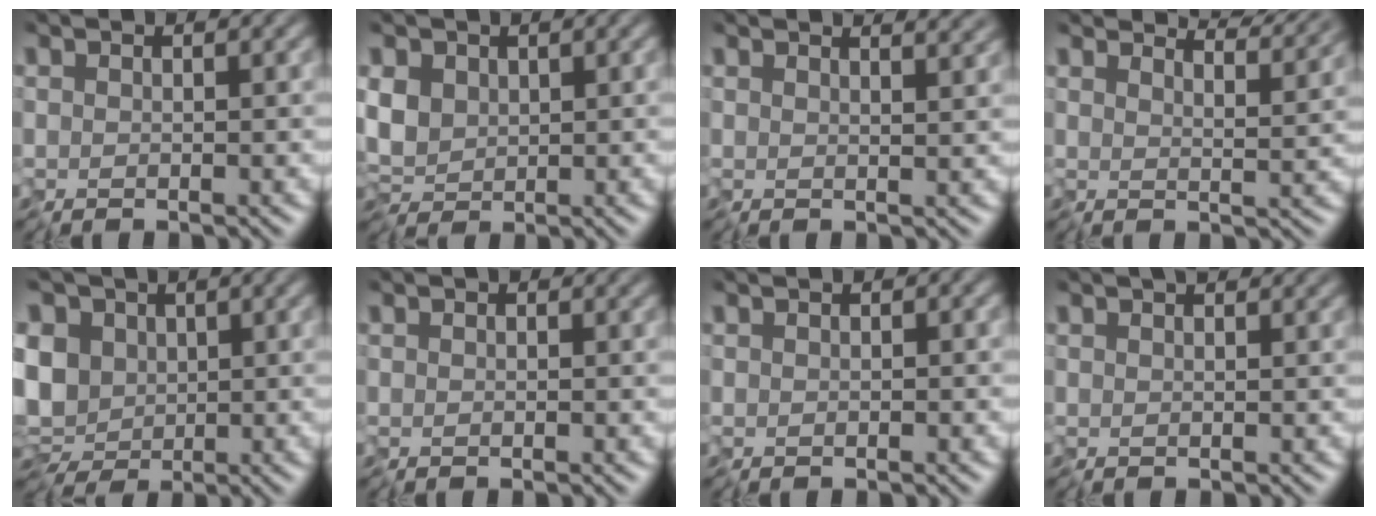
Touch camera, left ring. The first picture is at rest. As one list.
[{"total": 4.1, "force": [0.3, 3.3, 2.5], "torque": [-0.069, 0.002, 0.001]}, {"total": 5.8, "force": [4.5, 2.2, 2.9], "torque": [-0.022, 0.032, 0.028]}, {"total": 7.7, "force": [6.8, 1.8, 3.2], "torque": [-0.026, 0.017, 0.055]}, {"total": 6.7, "force": [-0.7, 5.4, 3.9], "torque": [-0.079, 0.000, -0.027]}, {"total": 1.3, "force": [0.6, 0.9, 0.8], "torque": [-0.014, 0.006, 0.006]}, {"total": 0.9, "force": [0.3, 0.6, 0.7], "torque": [-0.009, 0.007, -0.002]}, {"total": 3.0, "force": [2.1, 1.2, 1.9], "torque": [-0.024, 0.017, 0.012]}]